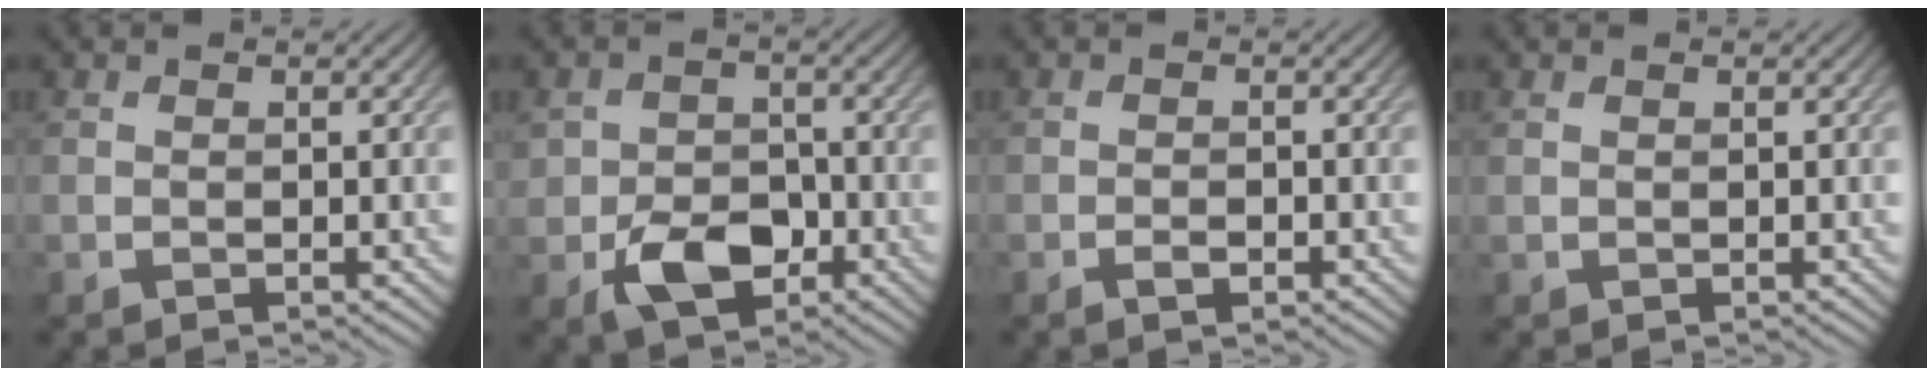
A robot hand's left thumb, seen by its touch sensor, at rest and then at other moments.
{"total": 6.4, "force": [-2.8, 4.4, 3.6], "torque": [-0.065, -0.010, -0.053]}
{"total": 1.6, "force": [-1.0, 0.6, 1.1], "torque": [-0.019, 0.001, -0.019]}
{"total": 0.0}